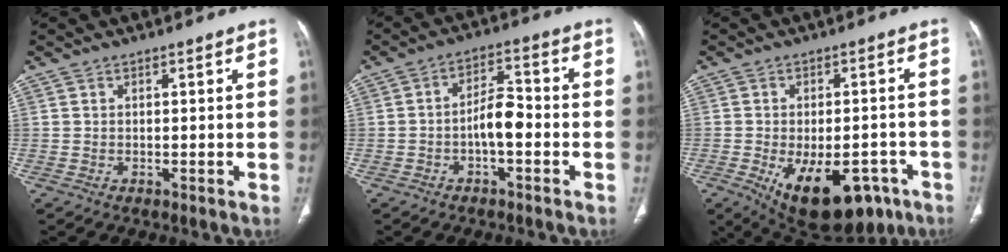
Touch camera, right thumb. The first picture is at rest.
{"total": 6.2, "force": [-1.8, 2.8, 5.2], "torque": [-0.081, 0.032, -0.035]}
{"total": 17.5, "force": [-8.3, 9.0, 12.5], "torque": [-0.162, 0.011, -0.101]}